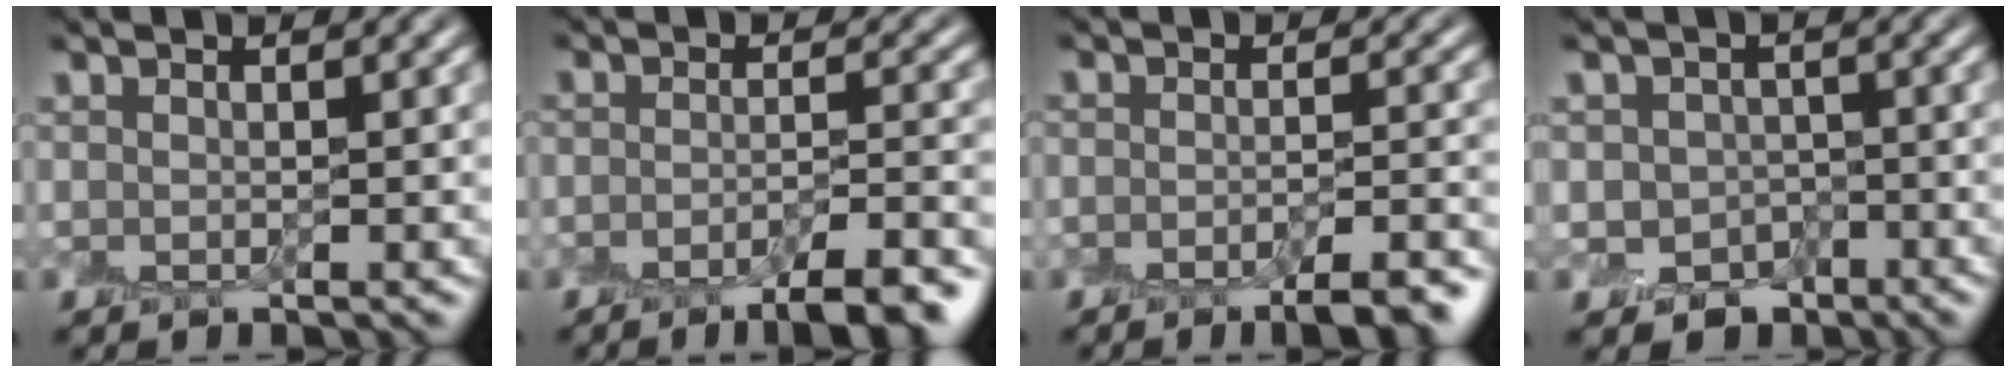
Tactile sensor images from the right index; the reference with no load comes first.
{"total": 5.8, "force": [-3.9, 1.3, 4.1], "torque": [-0.045, 0.004, -0.061]}
{"total": 4.7, "force": [-3.2, 1.1, 3.2], "torque": [-0.031, 0.002, -0.049]}
{"total": 3.3, "force": [-1.4, 2.8, 1.1], "torque": [-0.020, -0.004, -0.023]}